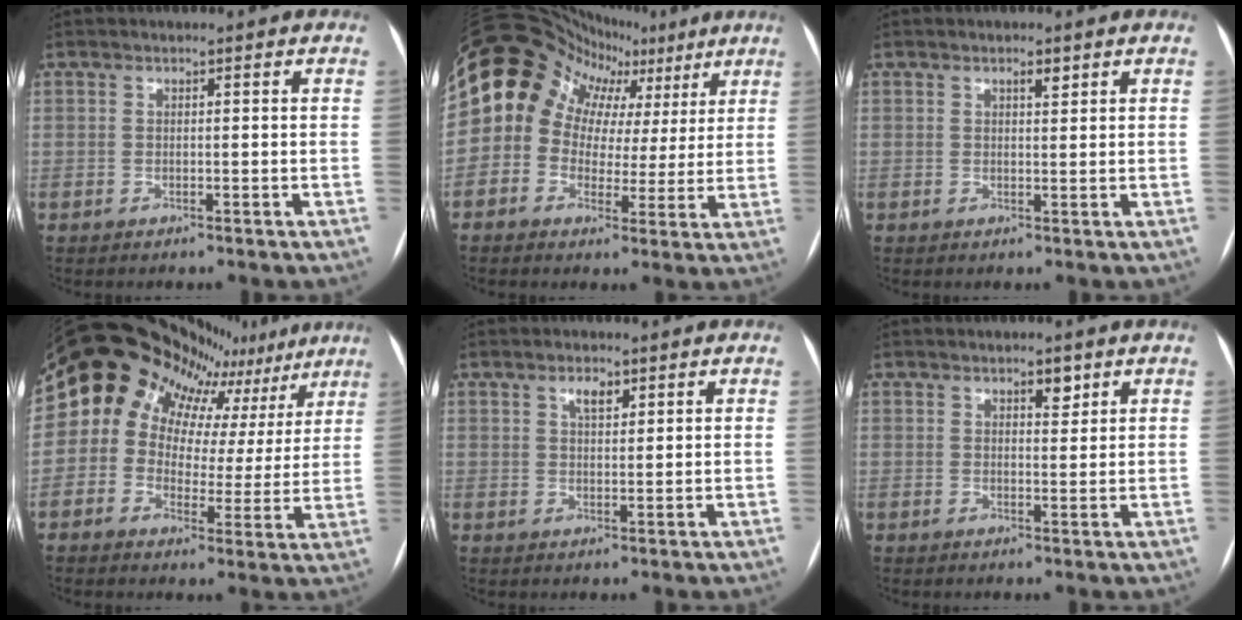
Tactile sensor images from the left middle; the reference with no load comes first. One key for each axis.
{"total": 15.8, "fx": 6.6, "fy": 13.2, "fz": 5.7, "tx": -0.084, "ty": 0.073, "tz": 0.084}
{"total": 1.4, "fx": 0.9, "fy": 0.4, "fz": 1.0, "tx": -0.017, "ty": 0.000, "tz": 0.014}
{"total": 20.3, "fx": 14.9, "fy": 11.6, "fz": 7.3, "tx": -0.111, "ty": 0.062, "tz": 0.165}
{"total": 2.6, "fx": 1.5, "fy": 1.1, "fz": 1.8, "tx": -0.032, "ty": 0.003, "tz": 0.027}
{"total": 2.4, "fx": 1.5, "fy": 0.9, "fz": 1.6, "tx": -0.023, "ty": 0.000, "tz": 0.023}